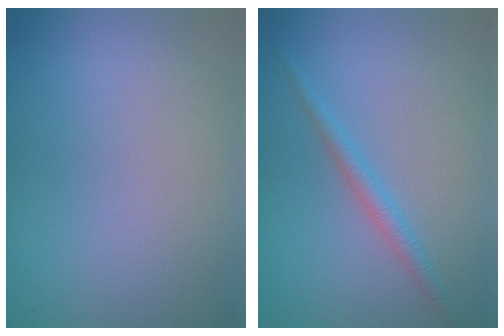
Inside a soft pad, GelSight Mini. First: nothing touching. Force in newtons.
{"total": 1.7, "press": 1.7, "slide": 0.1}